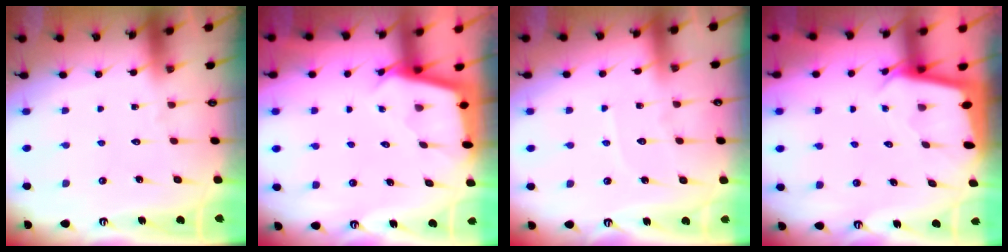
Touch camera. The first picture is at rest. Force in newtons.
{"total": 2.4, "press": 2.4, "slide": 0.1}
{"total": 4.0, "press": 4.0, "slide": 0.4}
{"total": 1.9, "press": 1.9, "slide": 0.0}